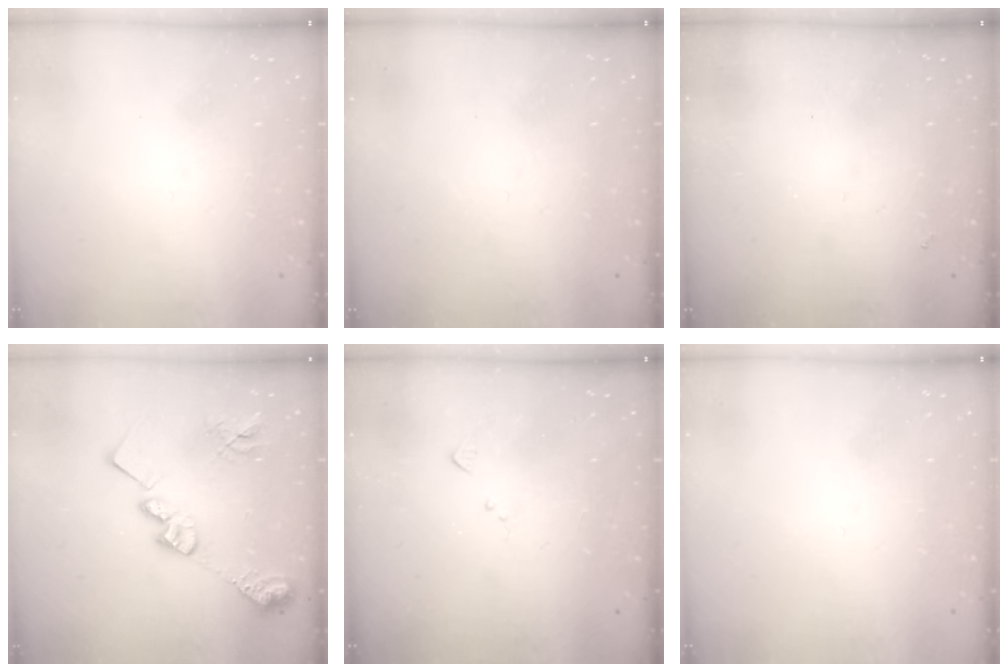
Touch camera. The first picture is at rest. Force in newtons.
{"total": 0.0}
{"total": 1.6, "press": 1.6, "slide": 0.4}
{"total": 18.0, "press": 18.0, "slide": 1.1}
{"total": 4.1, "press": 4.1, "slide": 0.6}
{"total": 0.0}